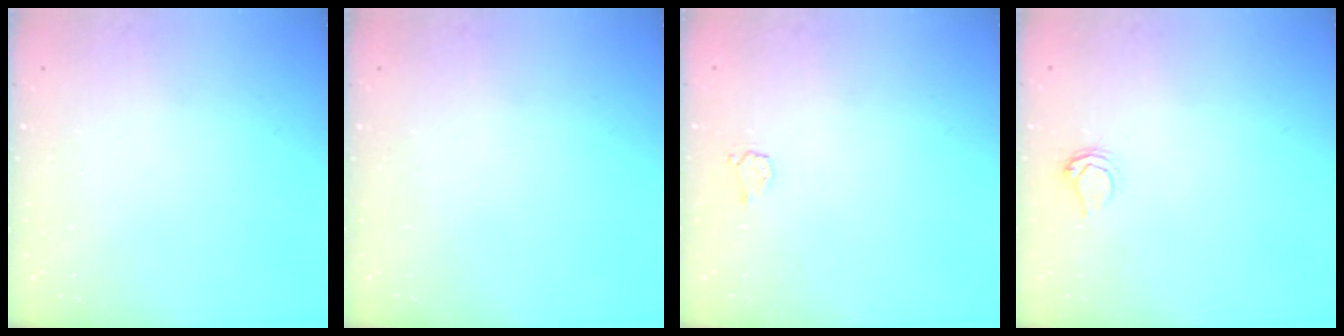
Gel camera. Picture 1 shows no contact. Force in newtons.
{"total": 0.0}
{"total": 3.5, "press": 3.4, "slide": 0.5}
{"total": 3.1, "press": 3.0, "slide": 0.5}